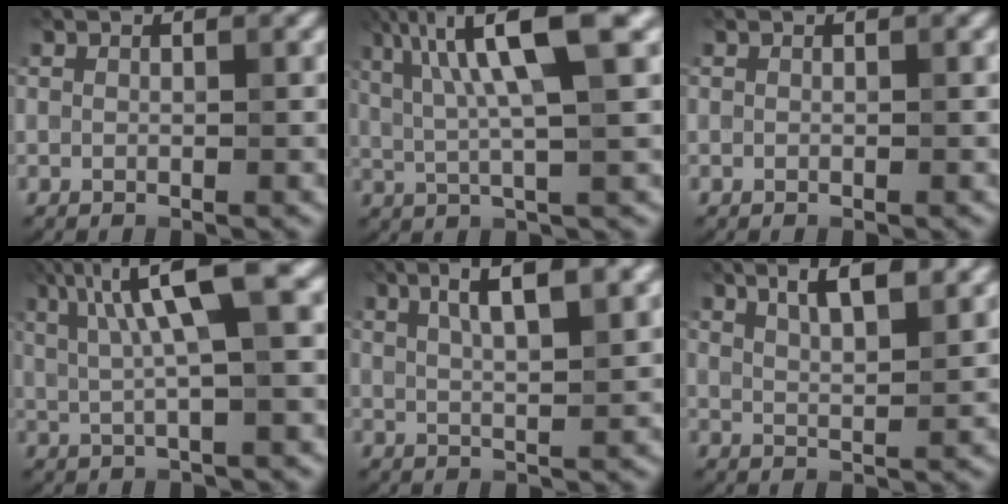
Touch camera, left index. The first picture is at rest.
{"total": 9.6, "force": [3.2, 1.9, 8.9], "torque": [-0.153, 0.016, 0.056]}
{"total": 0.0}
{"total": 8.7, "force": [2.9, 1.7, 8.0], "torque": [-0.138, 0.019, 0.054]}
{"total": 6.3, "force": [3.0, 1.7, 5.3], "torque": [-0.077, 0.018, 0.045]}
{"total": 6.5, "force": [4.0, 2.1, 4.6], "torque": [-0.055, 0.028, 0.044]}